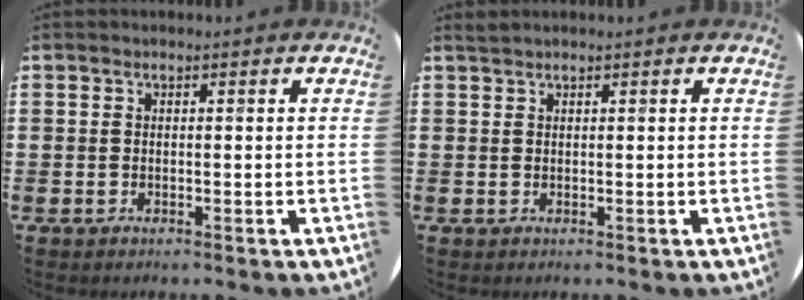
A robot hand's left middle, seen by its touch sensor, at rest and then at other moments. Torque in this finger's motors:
{"motor_torque": [0.23, -0.31, -0.08, 0.01]}